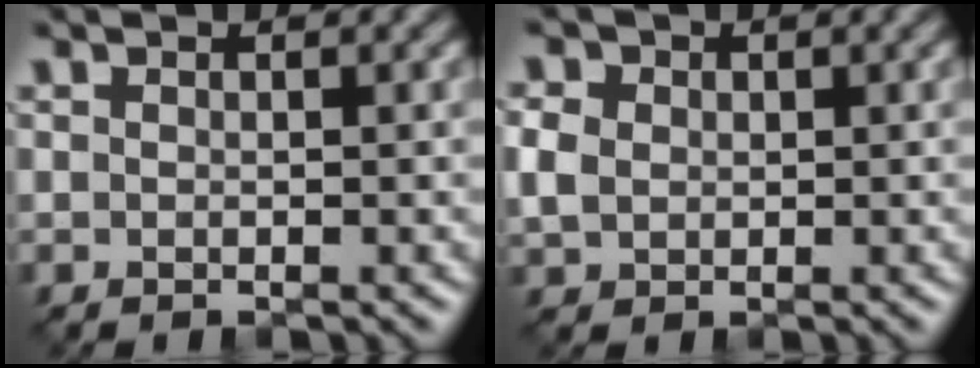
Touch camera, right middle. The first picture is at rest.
{"total": 2.0, "force": [0.0, 1.9, 0.8], "torque": [-0.028, 0.002, 0.002]}